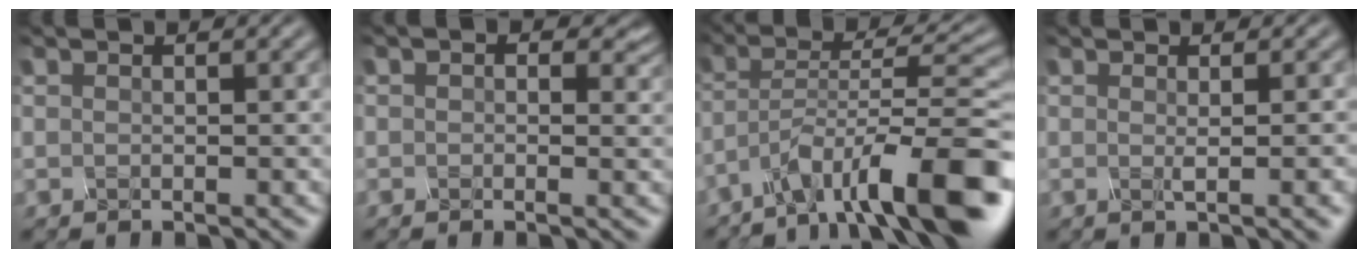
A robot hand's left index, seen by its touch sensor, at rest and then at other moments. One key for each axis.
{"total": 1.2, "fx": 0.0, "fy": 0.9, "fz": 0.7, "tx": -0.020, "ty": -0.002, "tz": 0.022}
{"total": 11.1, "fx": -7.7, "fy": 1.9, "fz": 7.8, "tx": -0.134, "ty": 0.013, "tz": -0.112}
{"total": 1.7, "fx": -0.4, "fy": 0.2, "fz": 1.7, "tx": -0.035, "ty": 0.002, "tz": 0.004}